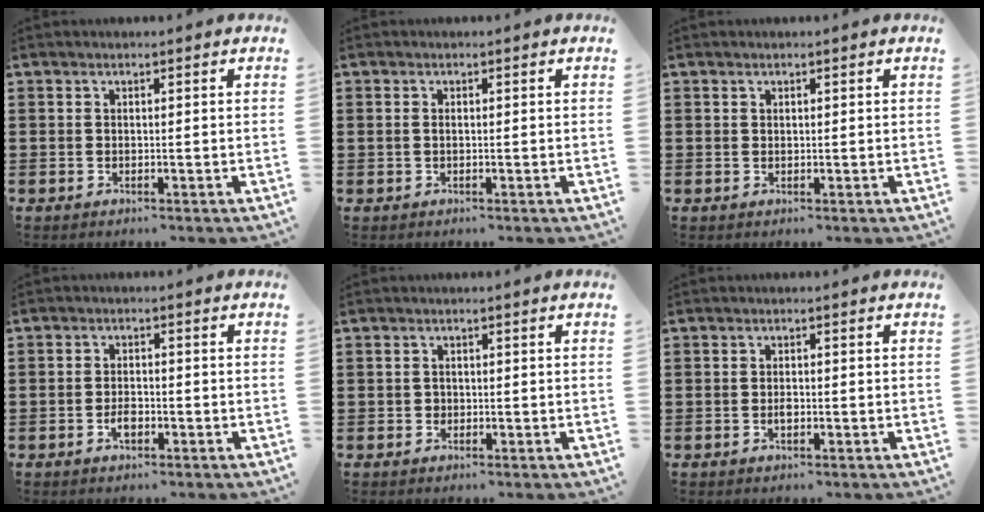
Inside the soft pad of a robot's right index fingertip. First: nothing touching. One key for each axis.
{"total": 0.8, "fx": 0.1, "fy": 0.5, "fz": 0.6, "tx": -0.014, "ty": 0.002, "tz": 0.001}
{"total": 0.5, "fx": 0.3, "fy": 0.4, "fz": 0.0, "tx": -0.002, "ty": 0.004, "tz": 0.006}
{"total": 2.3, "fx": -1.0, "fy": 1.2, "fz": 1.7, "tx": -0.033, "ty": 0.002, "tz": -0.018}
{"total": 0.8, "fx": -0.1, "fy": 0.8, "fz": 0.1, "tx": -0.004, "ty": 0.003, "tz": -0.004}
{"total": 1.2, "fx": -0.3, "fy": 0.6, "fz": 1.0, "tx": -0.019, "ty": 0.001, "tz": -0.006}